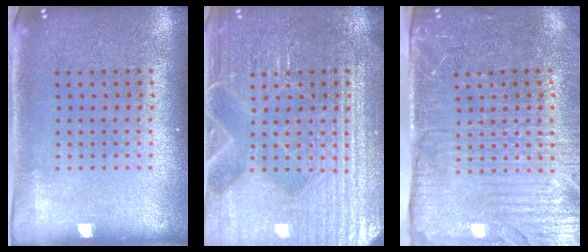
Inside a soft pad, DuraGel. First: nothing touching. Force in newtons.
{"total": 4.3, "press": 4.3, "slide": 0.6}
{"total": 4.3, "press": 3.7, "slide": 2.2}